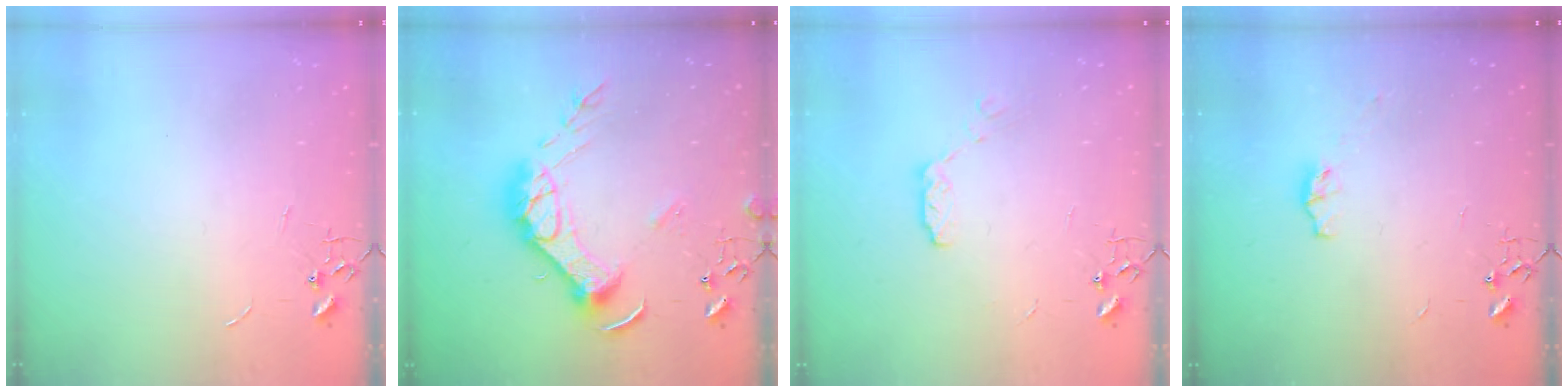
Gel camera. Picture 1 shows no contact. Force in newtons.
{"total": 15.3, "press": 15.2, "slide": 1.7}
{"total": 5.8, "press": 5.8, "slide": 0.1}
{"total": 4.4, "press": 4.4, "slide": 0.6}